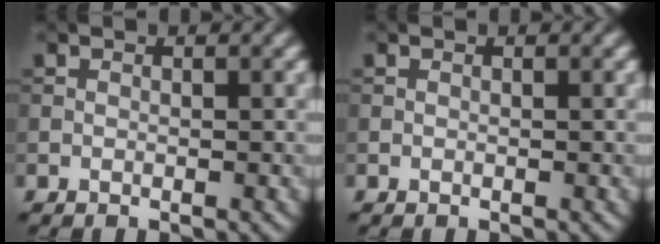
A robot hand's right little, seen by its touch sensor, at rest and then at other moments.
{"total": 0.0}